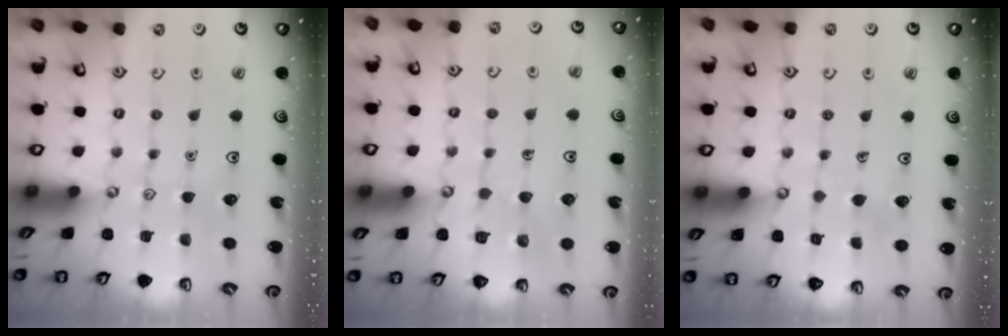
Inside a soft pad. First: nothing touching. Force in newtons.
{"total": 4.3, "press": 4.3, "slide": 0.3}
{"total": 3.6, "press": 3.6, "slide": 0.2}